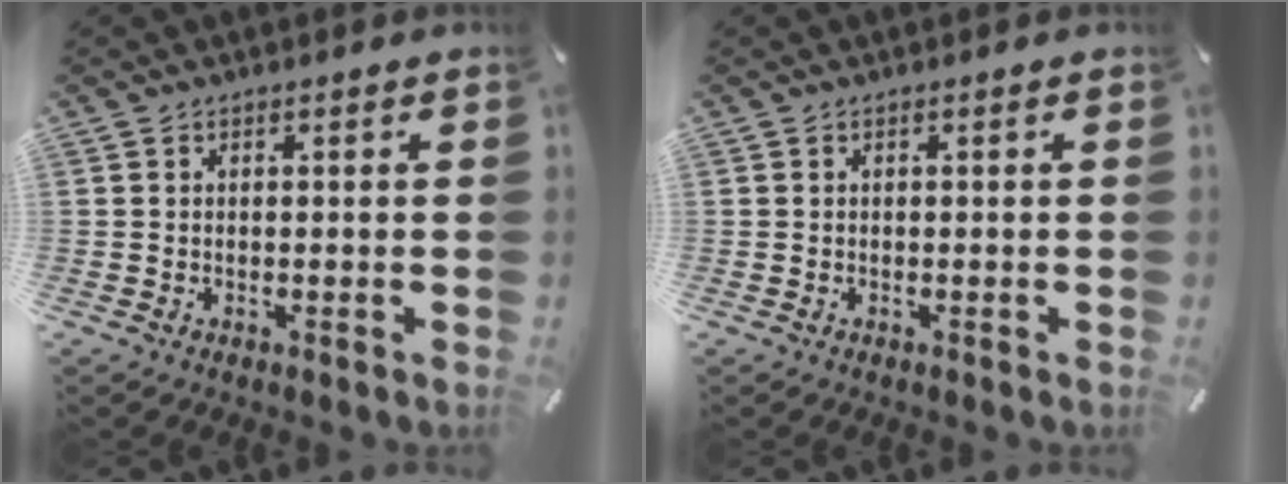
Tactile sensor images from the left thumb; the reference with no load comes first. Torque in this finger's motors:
{"motor_torque": [-0.48, -0.40, -0.08, 0.09, -0.02]}